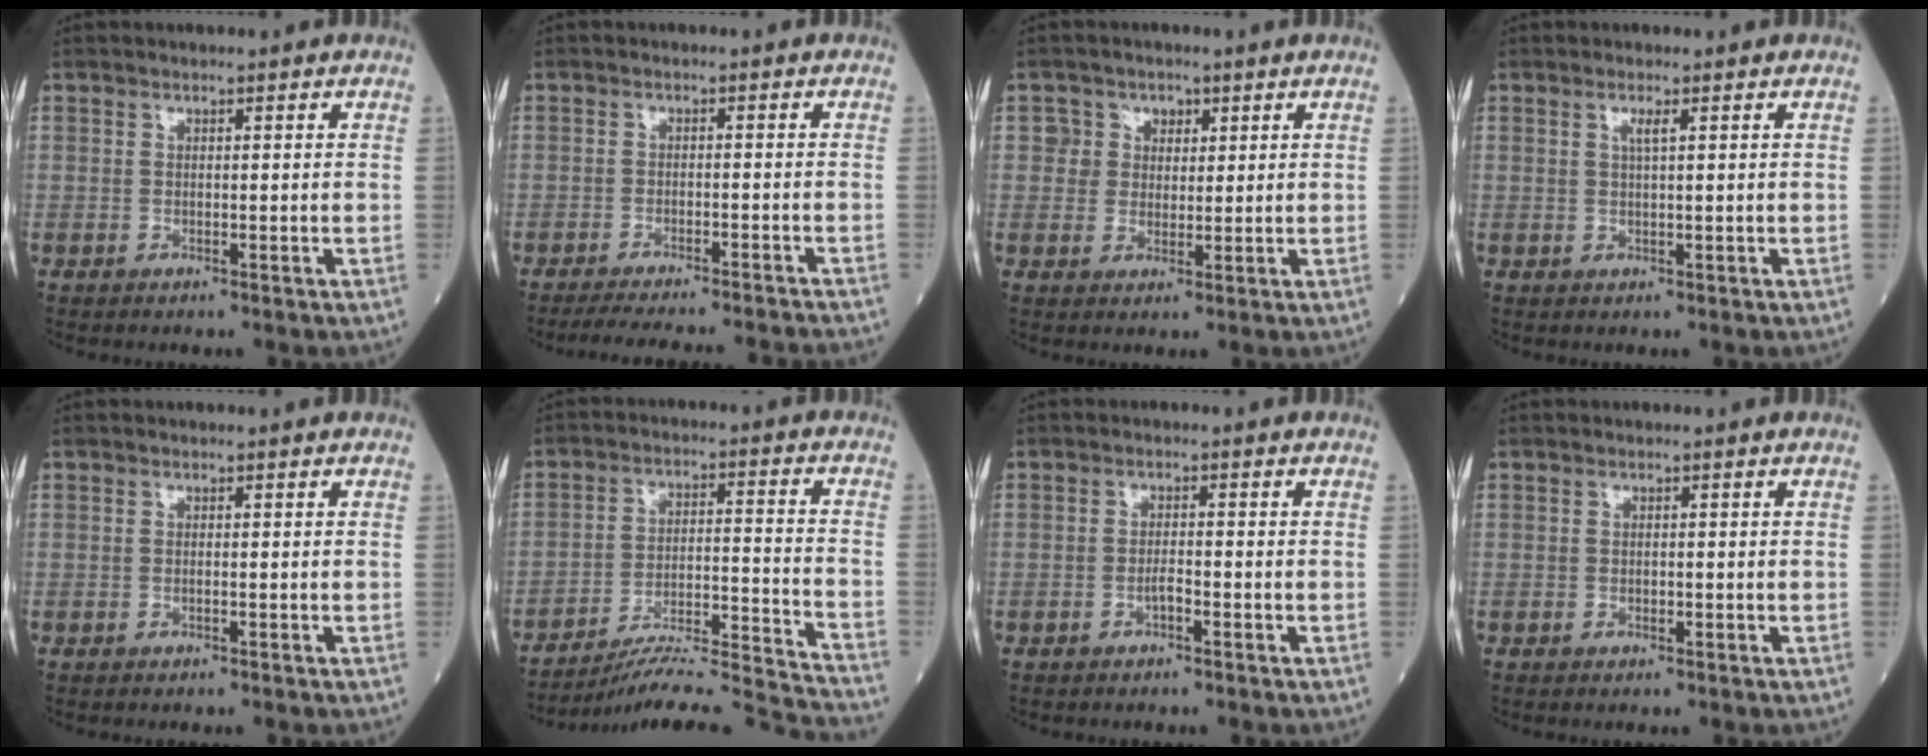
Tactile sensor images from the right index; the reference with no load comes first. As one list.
[{"total": 14.8, "force": [-13.8, 0.1, 5.4], "torque": [-0.078, -0.024, -0.180]}, {"total": 3.7, "force": [1.2, 3.5, 0.2], "torque": [0.011, 0.007, 0.016]}, {"total": 1.3, "force": [0.5, -0.1, 1.2], "torque": [-0.026, 0.000, 0.009]}, {"total": 0.0}, {"total": 18.6, "force": [-17.8, -2.3, 5.0], "torque": [-0.061, -0.006, -0.262]}, {"total": 1.5, "force": [-0.9, 0.2, 1.3], "torque": [-0.021, 0.003, -0.017]}, {"total": 0.6, "force": [-0.2, 0.2, 0.5], "torque": [-0.010, -0.001, -0.003]}]